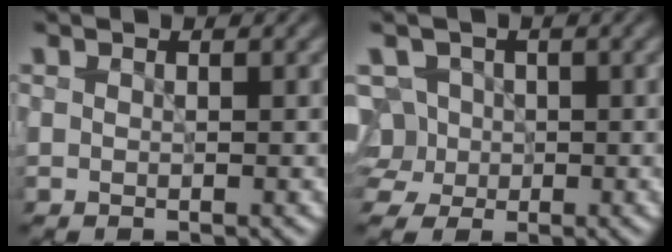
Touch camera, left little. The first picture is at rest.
{"total": 5.2, "force": [-0.3, 4.8, 2.2], "torque": [-0.032, 0.027, -0.026]}